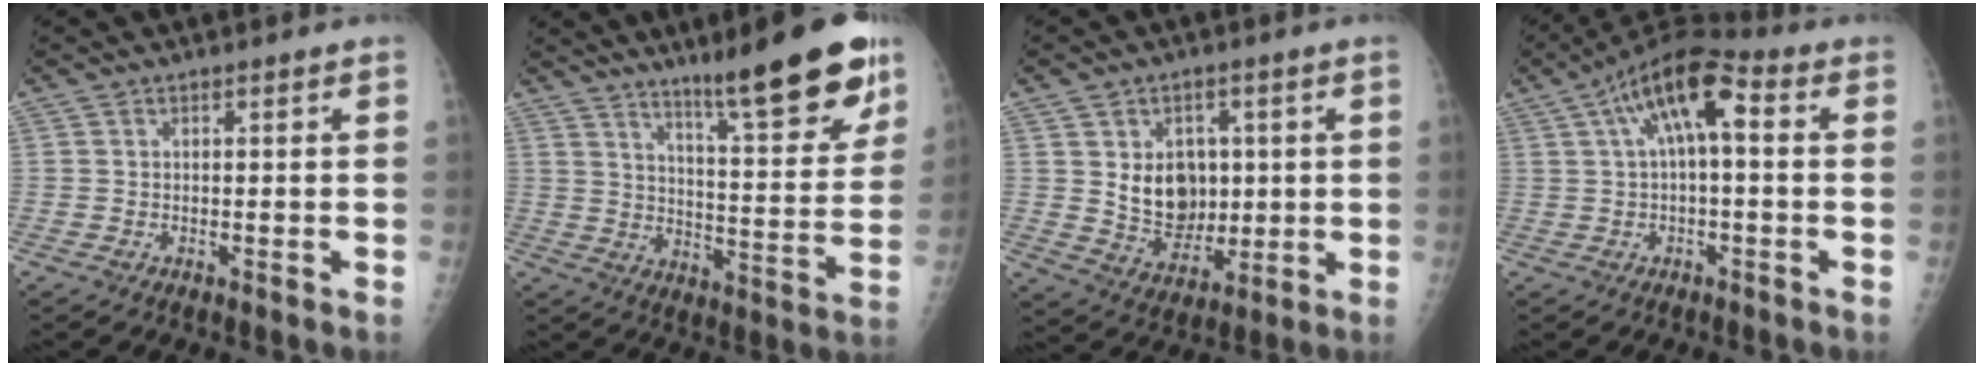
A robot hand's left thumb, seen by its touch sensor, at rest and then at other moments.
{"total": 18.0, "force": [12.1, 2.9, 13.0], "torque": [-0.146, -0.070, 0.184]}
{"total": 10.7, "force": [1.5, 8.4, 6.4], "torque": [-0.053, -0.013, 0.039]}
{"total": 11.3, "force": [2.6, 4.6, 10.0], "torque": [-0.168, 0.040, 0.035]}